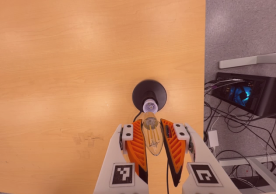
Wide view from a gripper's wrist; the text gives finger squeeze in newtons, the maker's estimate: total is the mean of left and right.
{"total": 21.3, "left": 23.7, "right": 19.0}